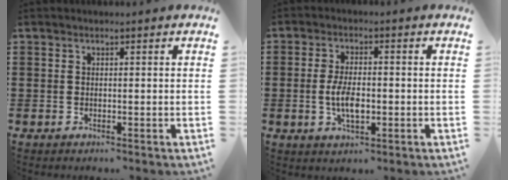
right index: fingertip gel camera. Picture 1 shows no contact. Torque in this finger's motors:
{"motor_torque": [2.00, 0.14, 0.72, 0.19]}